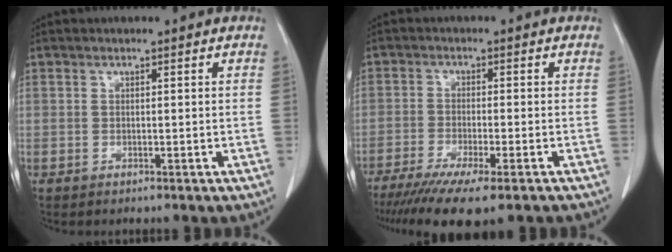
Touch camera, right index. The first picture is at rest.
{"total": 13.0, "force": [-9.9, 1.5, 8.2], "torque": [-0.125, -0.031, -0.154]}